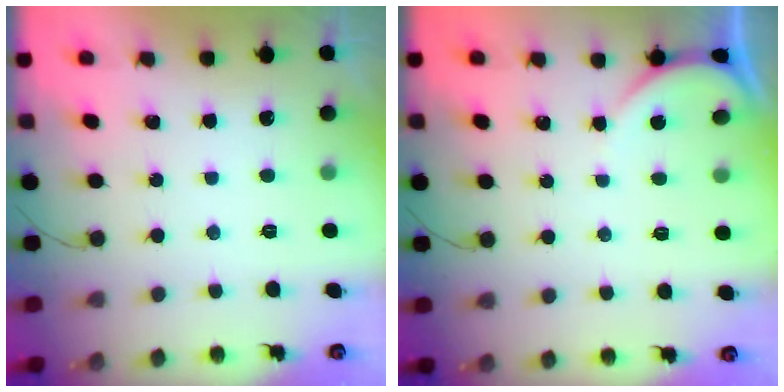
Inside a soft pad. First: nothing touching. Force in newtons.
{"total": 2.8, "press": 2.8, "slide": 0.3}